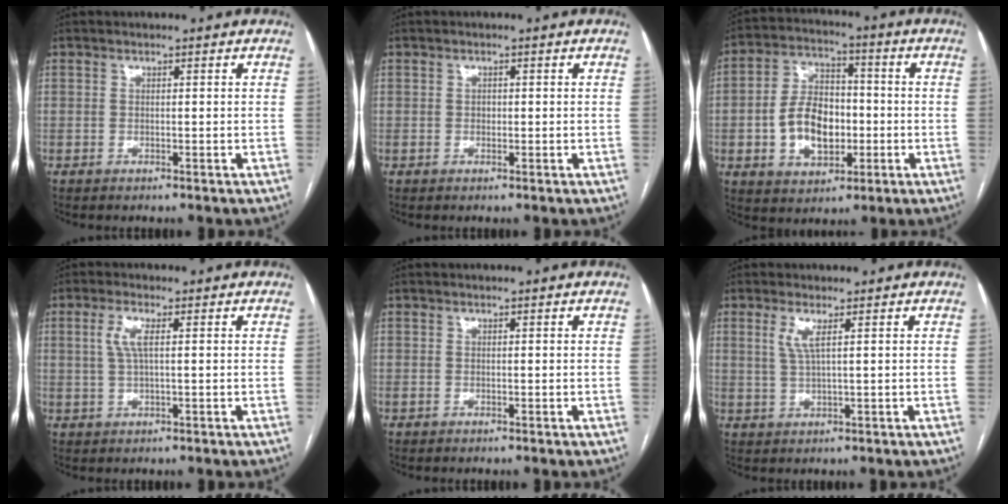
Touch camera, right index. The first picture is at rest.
{"total": 0.7, "force": [-0.1, 0.6, 0.4], "torque": [-0.005, 0.002, -0.002]}
{"total": 11.3, "force": [-2.0, 7.2, 8.5], "torque": [-0.166, 0.022, -0.029]}
{"total": 3.4, "force": [0.8, 0.6, 3.3], "torque": [-0.074, 0.005, 0.018]}
{"total": 0.0}
{"total": 2.9, "force": [1.2, 0.0, 2.6], "torque": [-0.065, -0.001, 0.027]}